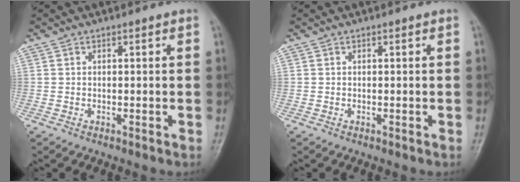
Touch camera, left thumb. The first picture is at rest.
{"total": 0.0}